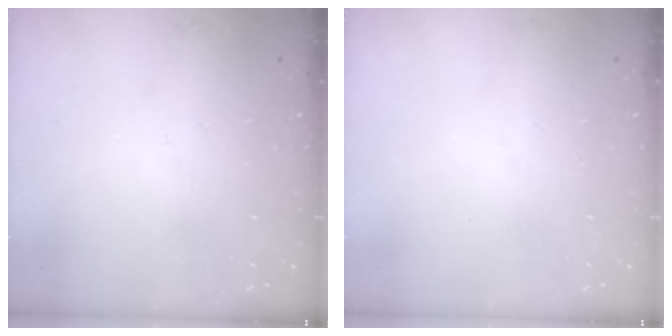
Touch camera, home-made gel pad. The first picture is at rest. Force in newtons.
{"total": 0.0}